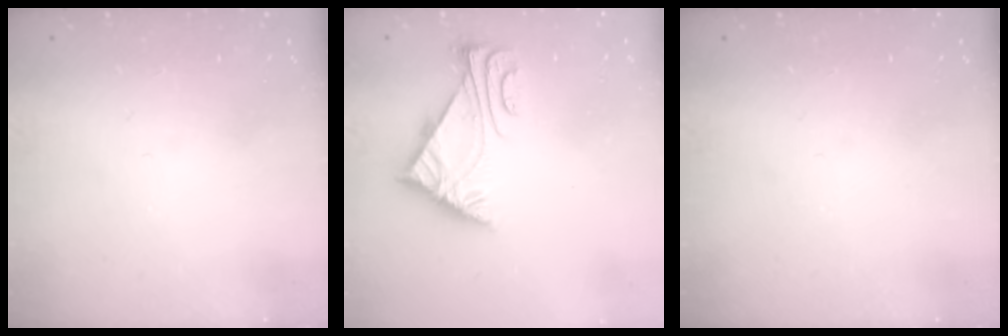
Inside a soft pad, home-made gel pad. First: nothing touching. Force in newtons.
{"total": 5.4, "press": 5.3, "slide": 1.1}
{"total": 0.0}